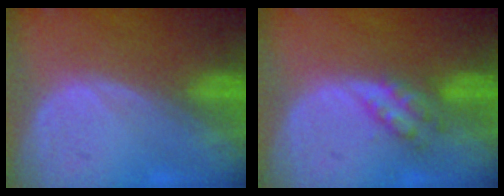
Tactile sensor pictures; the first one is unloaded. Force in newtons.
{"total": 3.7, "press": 3.7, "slide": 0.3}